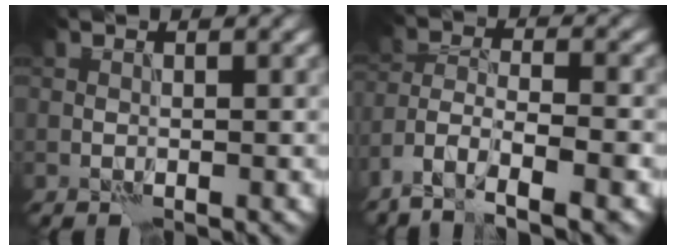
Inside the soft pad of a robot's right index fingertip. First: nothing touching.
{"total": 6.4, "force": [-4.5, 1.6, 4.2], "torque": [-0.071, -0.001, -0.087]}